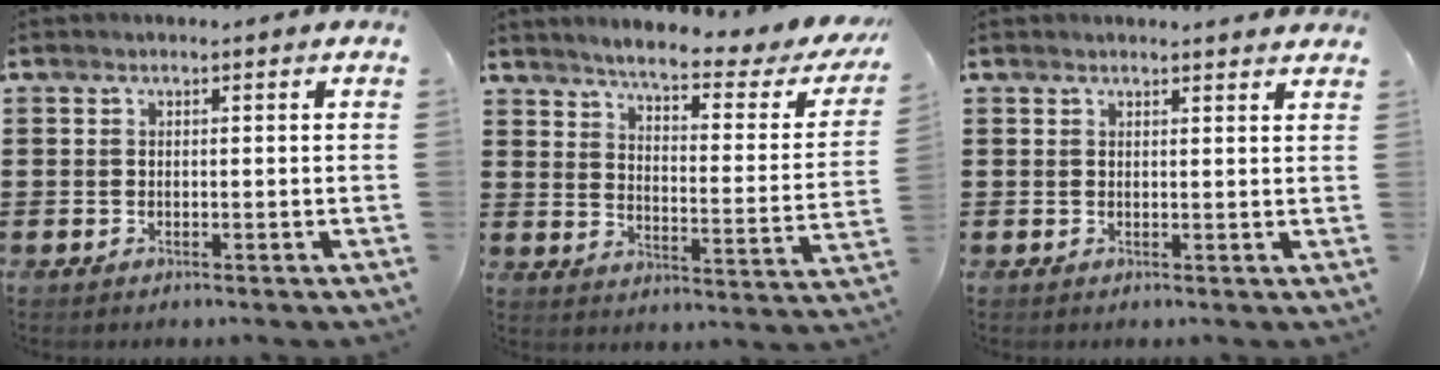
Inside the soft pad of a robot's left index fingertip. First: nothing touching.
{"total": 5.0, "force": [4.2, -0.1, 2.8], "torque": [-0.068, -0.033, 0.061]}
{"total": 1.4, "force": [1.4, 0.0, 0.2], "torque": [-0.006, 0.001, 0.027]}